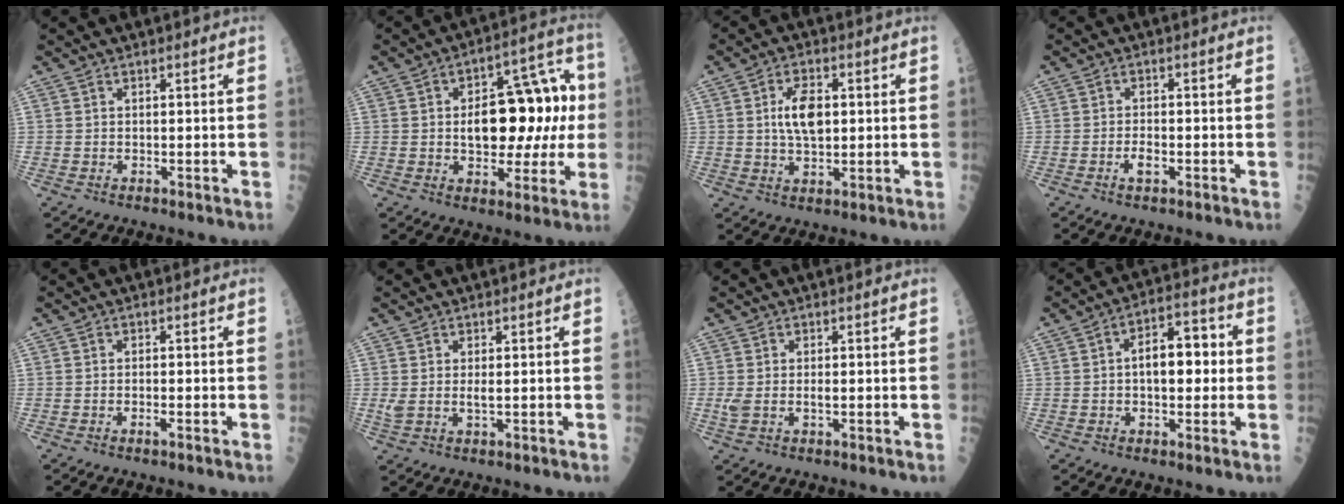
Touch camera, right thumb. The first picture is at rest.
{"total": 18.8, "force": [1.0, 10.5, 15.5], "torque": [-0.173, 0.039, 0.019]}
{"total": 7.4, "force": [1.0, 3.9, 6.2], "torque": [-0.101, 0.000, 0.018]}
{"total": 2.3, "force": [-0.9, 0.9, 1.9], "torque": [-0.032, 0.006, -0.016]}
{"total": 0.8, "force": [-0.4, -0.1, 0.7], "torque": [-0.017, -0.001, -0.007]}
{"total": 2.6, "force": [0.4, 0.9, 2.5], "torque": [-0.055, 0.001, 0.014]}
{"total": 2.7, "force": [-0.1, 1.1, 2.4], "torque": [-0.063, 0.004, -0.001]}
{"total": 9.8, "force": [0.3, 5.3, 8.2], "torque": [-0.100, 0.025, 0.000]}